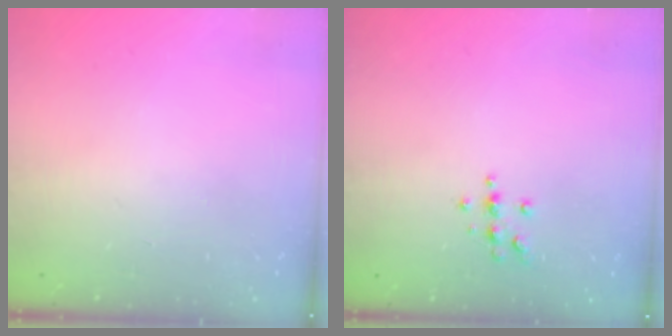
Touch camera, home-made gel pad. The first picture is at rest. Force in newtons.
{"total": 6.2, "press": 6.1, "slide": 1.3}